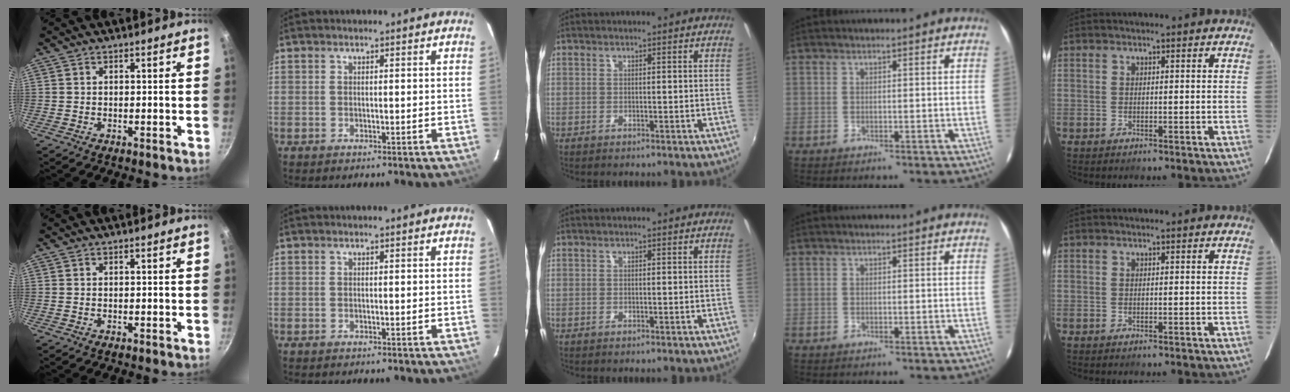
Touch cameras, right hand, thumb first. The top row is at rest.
{}